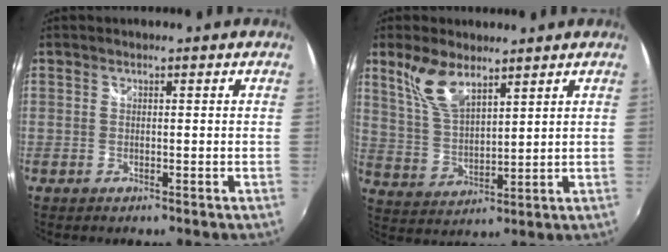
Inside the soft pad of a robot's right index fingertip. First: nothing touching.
{"total": 8.8, "force": [6.0, 3.5, 5.4], "torque": [-0.109, 0.007, 0.128]}